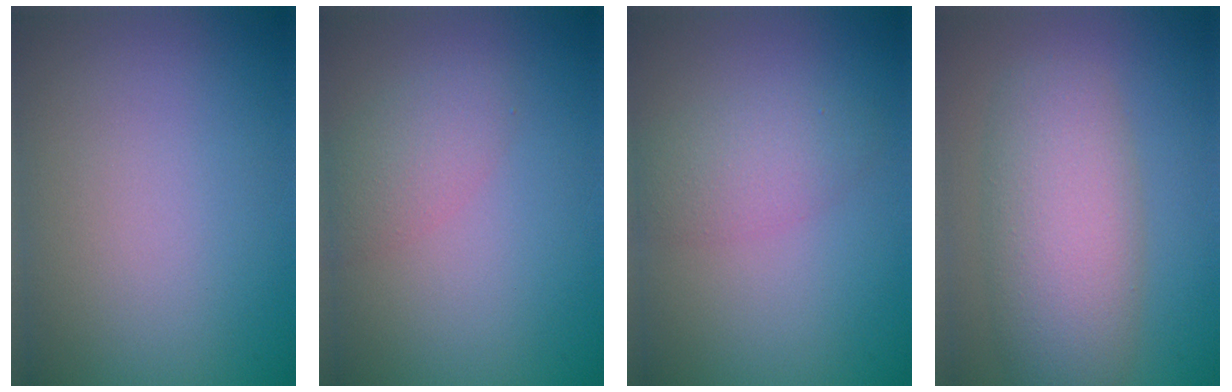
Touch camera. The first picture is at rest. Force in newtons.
{"total": 2.4, "press": 2.4, "slide": 0.1}
{"total": 2.8, "press": 2.8, "slide": 0.1}
{"total": 6.9, "press": 6.9, "slide": 0.2}